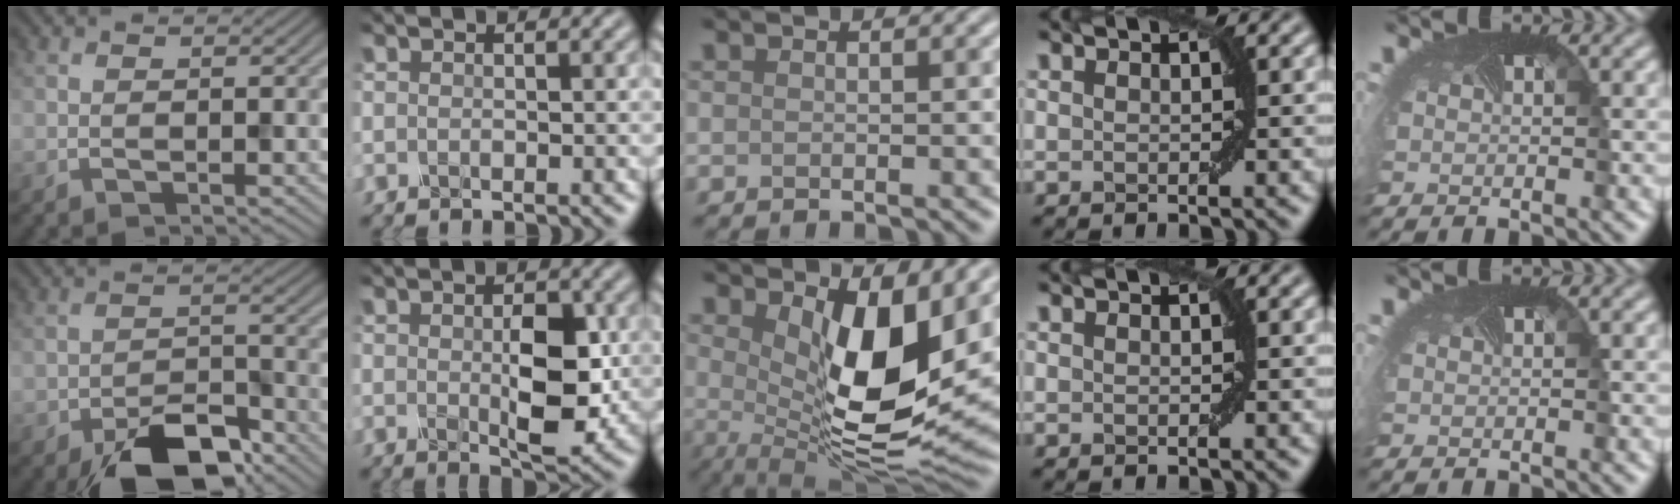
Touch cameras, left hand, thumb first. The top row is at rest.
{"thumb": {"total": 8.6, "force": [-6.2, 3.5, 4.7], "torque": [-0.064, -0.006, -0.109]}, "index": {"total": 5.0, "force": [-0.2, 2.1, 4.5], "torque": [-0.077, -0.001, 0.003]}, "middle": {"total": 10.9, "force": [2.2, 4.2, 9.8], "torque": [-0.158, -0.022, 0.040]}}